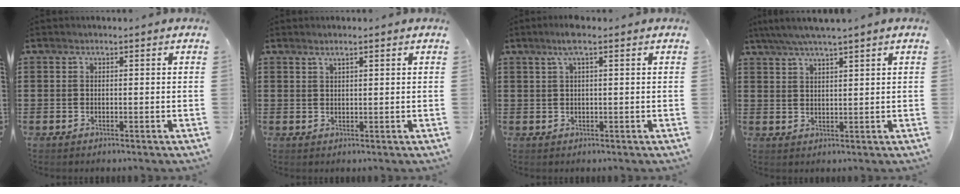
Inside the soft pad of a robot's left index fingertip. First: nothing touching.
{"total": 1.4, "force": [1.1, 0.1, 0.9], "torque": [-0.019, 0.001, 0.020]}
{"total": 3.0, "force": [1.5, 0.2, 2.6], "torque": [-0.054, 0.004, 0.025]}
{"total": 3.5, "force": [2.8, -0.2, 2.0], "torque": [-0.044, -0.004, 0.051]}